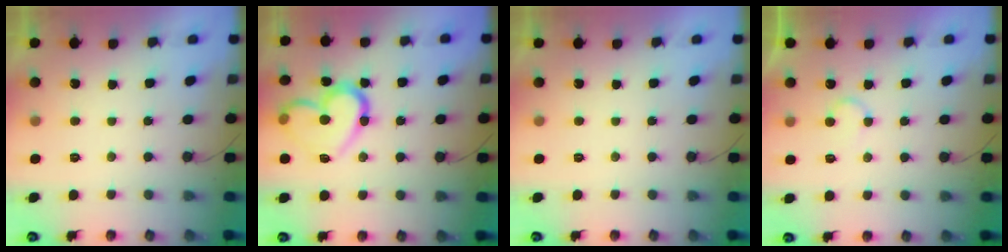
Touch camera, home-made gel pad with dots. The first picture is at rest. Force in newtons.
{"total": 15.1, "press": 15.0, "slide": 0.8}
{"total": 1.7, "press": 1.7, "slide": 0.1}
{"total": 5.0, "press": 5.0, "slide": 0.4}